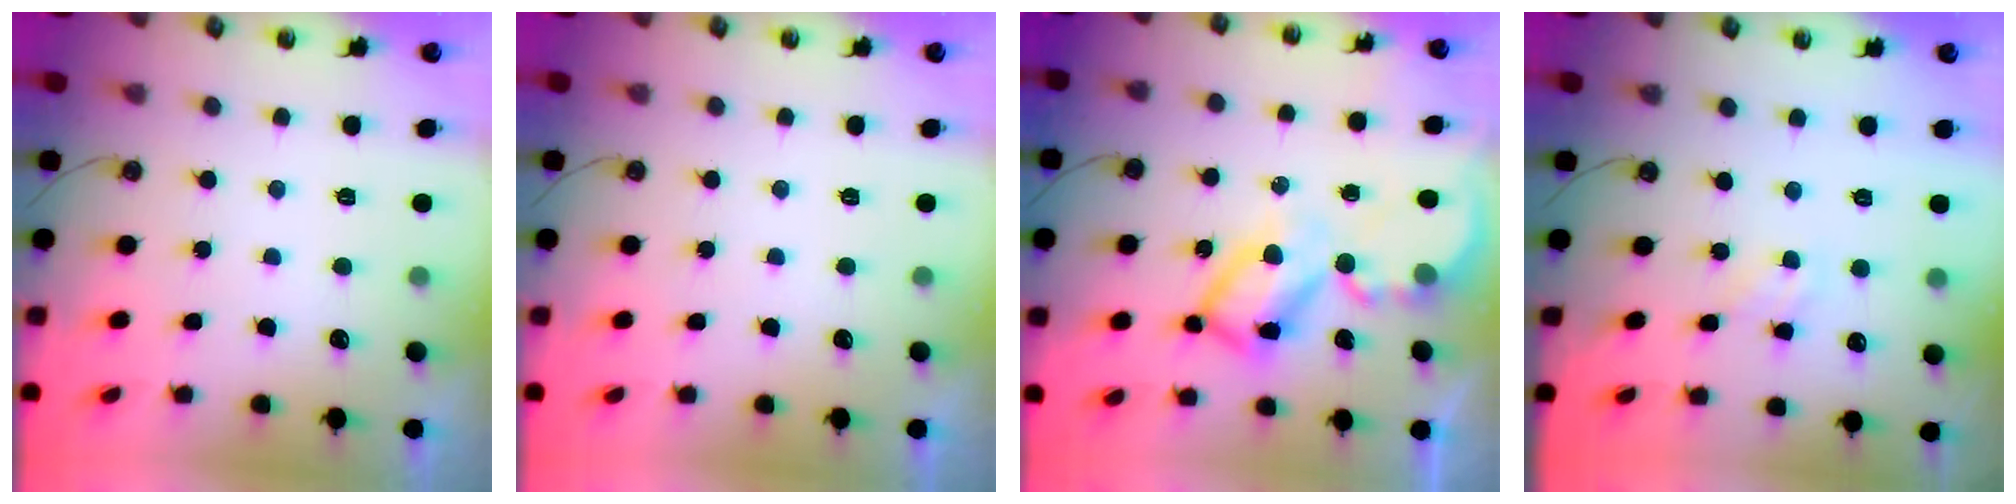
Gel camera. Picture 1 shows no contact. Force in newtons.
{"total": 0.0}
{"total": 13.4, "press": 13.3, "slide": 1.5}
{"total": 1.7, "press": 1.7, "slide": 0.3}